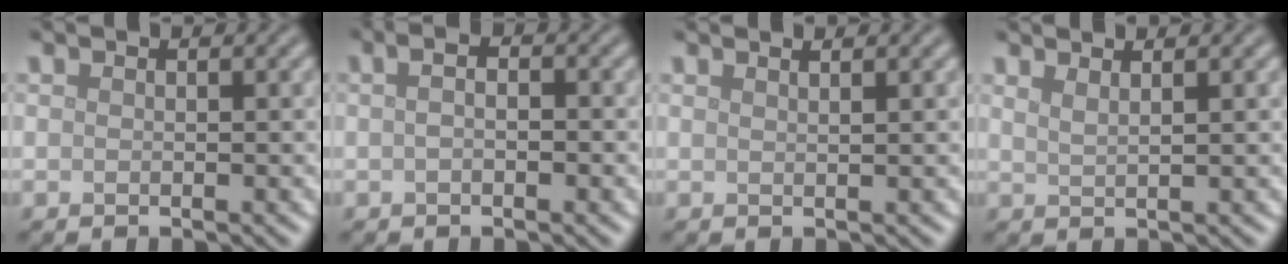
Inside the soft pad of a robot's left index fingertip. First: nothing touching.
{"total": 3.0, "force": [0.6, 1.6, 2.5], "torque": [-0.029, 0.012, -0.010]}
{"total": 1.7, "force": [1.2, 0.6, 1.0], "torque": [0.001, 0.003, -0.001]}
{"total": 2.1, "force": [1.5, 0.8, 1.3], "torque": [-0.005, 0.005, 0.008]}